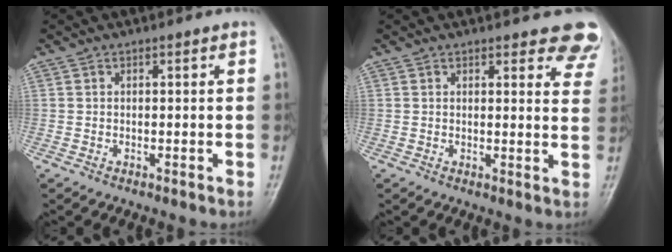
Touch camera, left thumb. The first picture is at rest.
{"total": 9.4, "force": [7.7, 3.1, 4.3], "torque": [-0.006, -0.034, 0.067]}